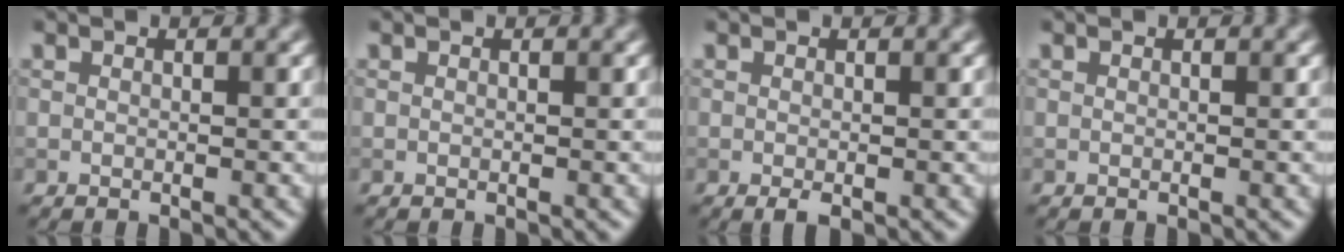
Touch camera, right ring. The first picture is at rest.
{"total": 0.0}
{"total": 0.6, "force": [-0.2, 0.2, 0.5], "torque": [-0.010, -0.003, -0.002]}
{"total": 0.0}